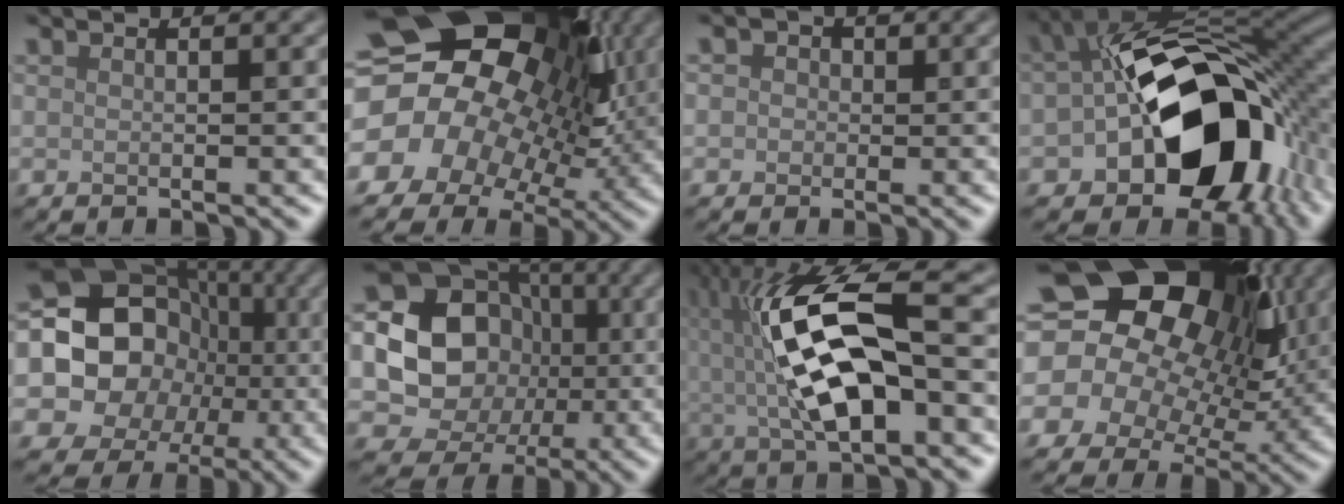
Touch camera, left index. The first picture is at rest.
{"total": 21.1, "force": [2.3, 17.4, 11.8], "torque": [-0.207, 0.019, 0.002]}
{"total": 2.8, "force": [1.0, 2.4, 1.2], "torque": [0.002, 0.015, -0.010]}
{"total": 16.0, "force": [-3.1, 10.3, 11.9], "torque": [-0.168, -0.015, -0.052]}
{"total": 17.1, "force": [-0.8, 15.3, 7.7], "torque": [-0.147, 0.021, -0.052]}
{"total": 13.4, "force": [0.0, 11.7, 6.6], "torque": [-0.099, 0.004, -0.027]}
{"total": 11.9, "force": [1.3, 4.3, 11.1], "torque": [-0.196, 0.015, 0.018]}
{"total": 20.7, "force": [5.2, 15.8, 12.3], "torque": [-0.213, 0.028, 0.066]}